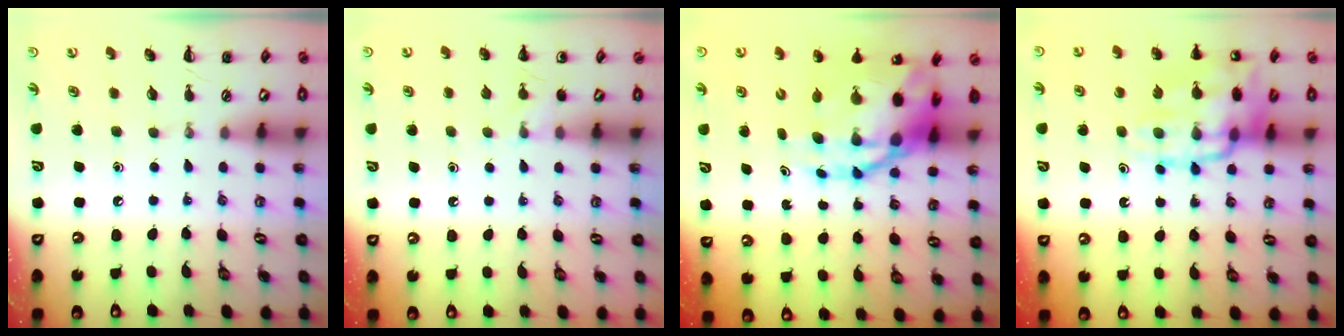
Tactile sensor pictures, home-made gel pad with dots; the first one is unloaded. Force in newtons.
{"total": 4.8, "press": 4.5, "slide": 1.7}
{"total": 13.5, "press": 13.1, "slide": 3.2}
{"total": 17.7, "press": 17.5, "slide": 2.2}